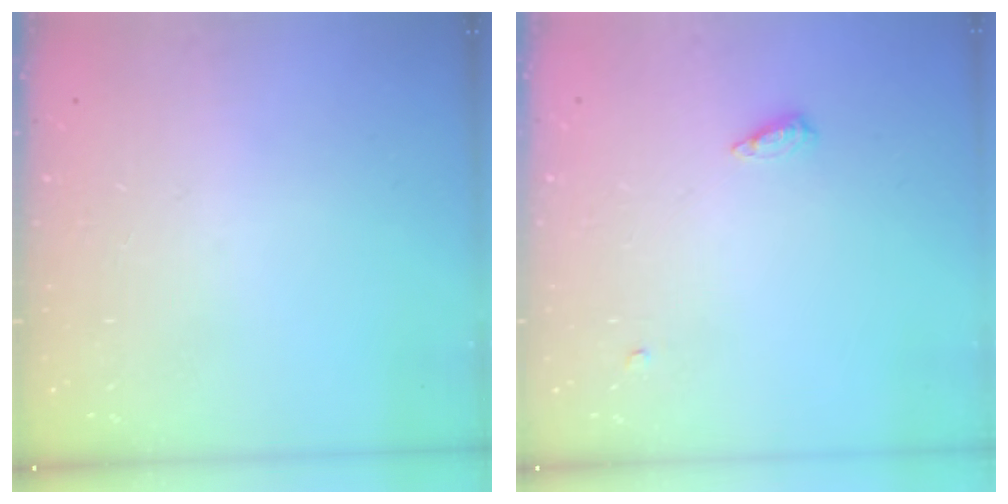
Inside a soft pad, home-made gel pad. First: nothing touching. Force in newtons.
{"total": 5.5, "press": 5.4, "slide": 1.0}